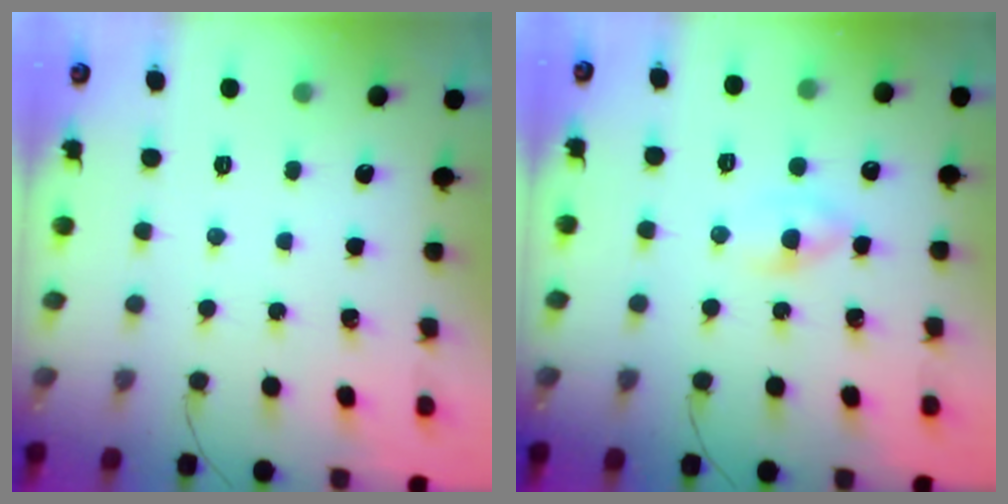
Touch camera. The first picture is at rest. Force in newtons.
{"total": 2.2, "press": 1.9, "slide": 1.1}